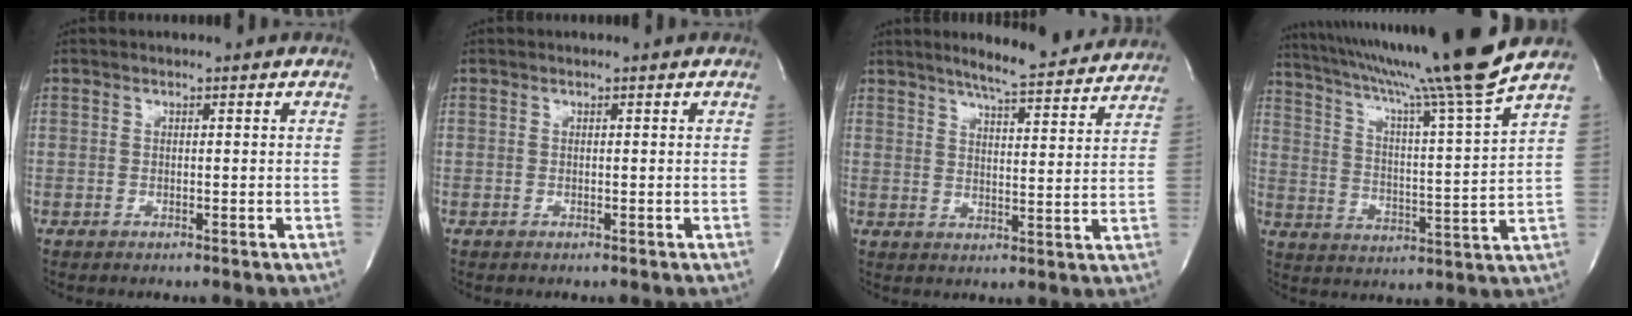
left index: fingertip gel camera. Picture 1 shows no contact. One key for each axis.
{"total": 0.0}
{"total": 13.6, "fx": 12.4, "fy": 1.1, "fz": 5.4, "tx": -0.076, "ty": -0.010, "tz": 0.154}
{"total": 20.4, "fx": 17.1, "fy": -3.3, "fz": 10.6, "tx": -0.185, "ty": -0.040, "tz": 0.254}